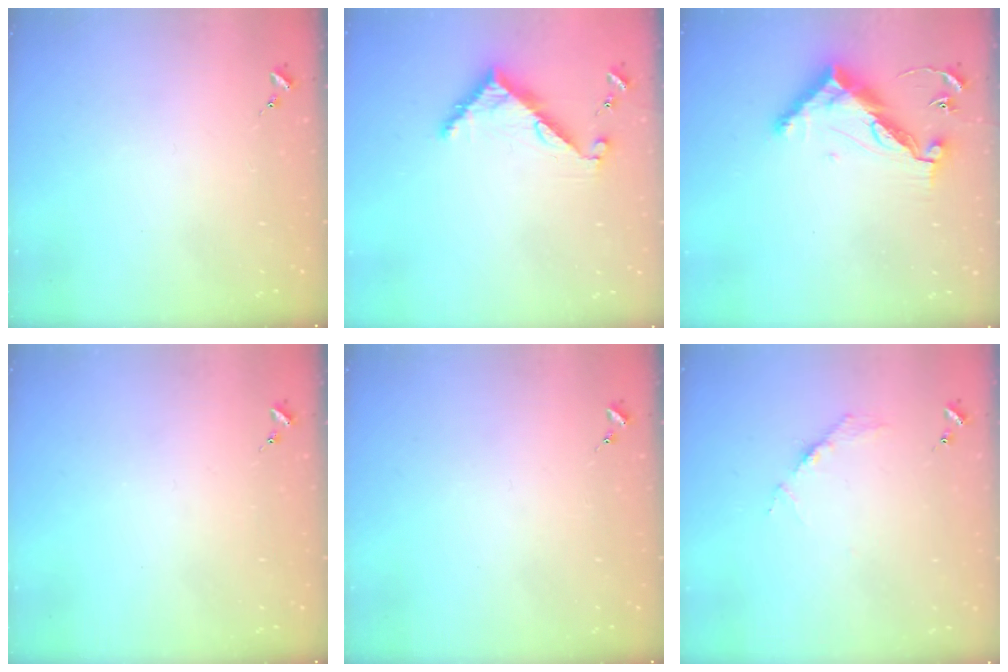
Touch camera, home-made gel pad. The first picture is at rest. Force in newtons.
{"total": 7.3, "press": 7.3, "slide": 0.6}
{"total": 12.8, "press": 12.8, "slide": 0.5}
{"total": 0.0}
{"total": 0.0}
{"total": 3.8, "press": 3.8, "slide": 0.4}